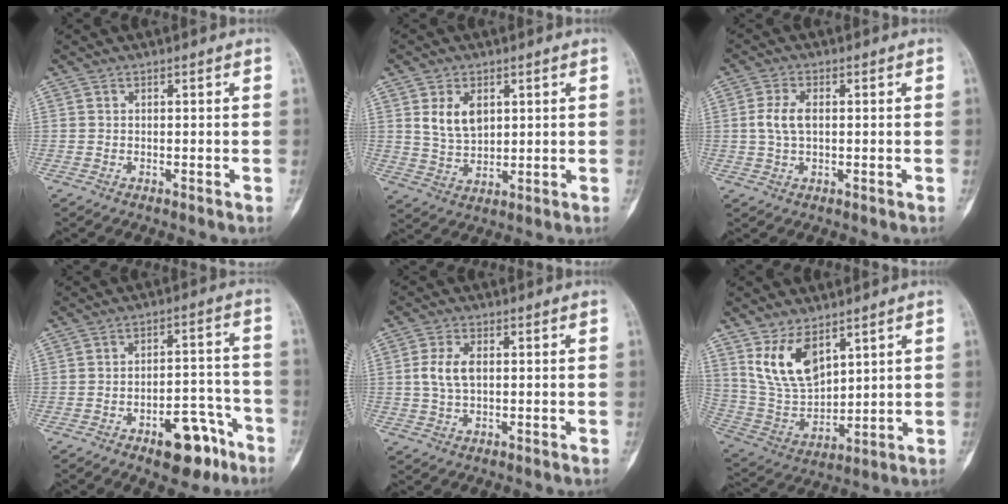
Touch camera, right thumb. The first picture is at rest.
{"total": 6.9, "force": [2.4, 4.5, 4.7], "torque": [-0.070, -0.015, 0.053]}
{"total": 4.7, "force": [0.4, 2.6, 3.9], "torque": [-0.089, 0.004, 0.005]}
{"total": 11.4, "force": [-7.1, 4.7, 7.6], "torque": [-0.092, 0.059, -0.107]}
{"total": 5.3, "force": [0.6, 3.0, 4.3], "torque": [-0.094, 0.003, 0.010]}
{"total": 12.3, "force": [6.7, 6.8, 7.9], "torque": [-0.128, -0.033, 0.151]}